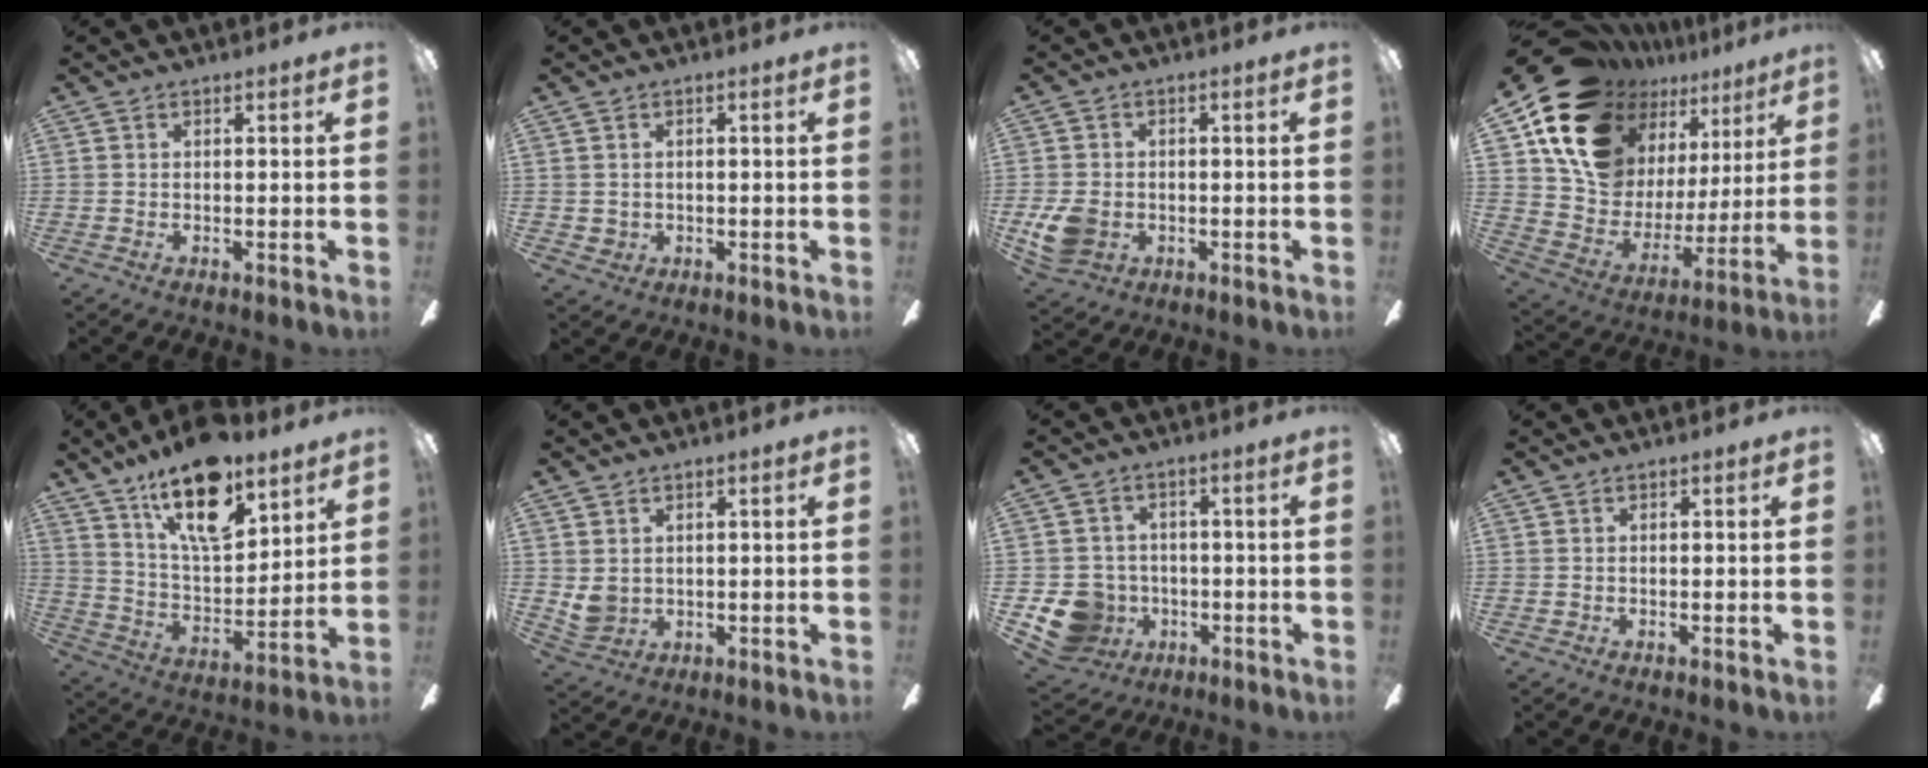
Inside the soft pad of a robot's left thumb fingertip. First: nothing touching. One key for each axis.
{"total": 1.8, "fx": 0.4, "fy": 1.7, "fz": 0.3, "tx": -0.008, "ty": 0.002, "tz": 0.007}
{"total": 7.3, "fx": -1.6, "fy": 5.9, "fz": 4.0, "tx": -0.075, "ty": 0.009, "tz": -0.029}
{"total": 19.9, "fx": 13.9, "fy": 12.1, "fz": 7.4, "tx": -0.149, "ty": -0.102, "tz": 0.275}
{"total": 19.9, "fx": 13.2, "fy": 8.3, "fz": 12.4, "tx": -0.209, "ty": -0.068, "tz": 0.226}
{"total": 4.1, "fx": 1.9, "fy": 3.4, "fz": 1.5, "tx": -0.041, "ty": -0.003, "tz": 0.038}
{"total": 9.6, "fx": -3.3, "fy": 8.5, "fz": 2.8, "tx": -0.084, "ty": 0.018, "tz": -0.054}
{"total": 0.0}